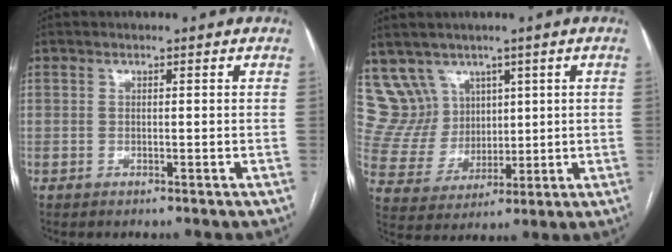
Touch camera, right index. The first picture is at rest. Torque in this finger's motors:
{"motor_torque": [-0.63, 0.57, -0.26, -0.07]}